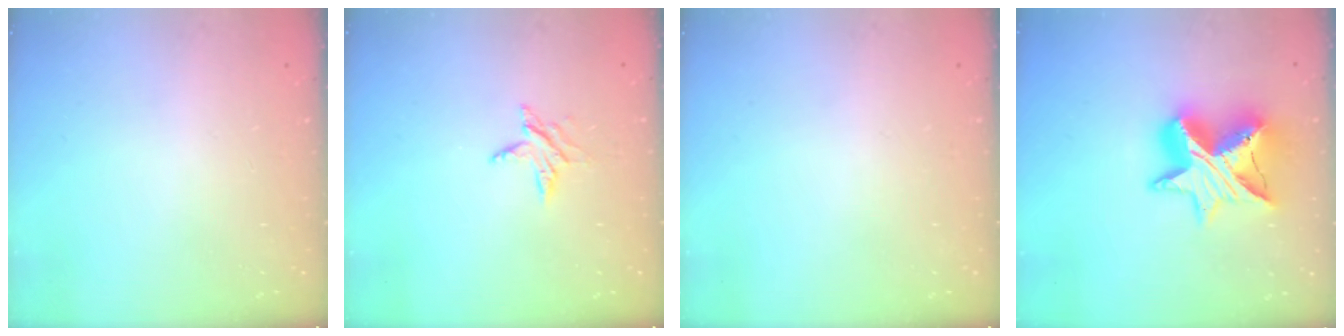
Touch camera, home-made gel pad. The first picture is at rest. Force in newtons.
{"total": 5.2, "press": 5.2, "slide": 0.6}
{"total": 0.0}
{"total": 16.2, "press": 16.2, "slide": 1.2}